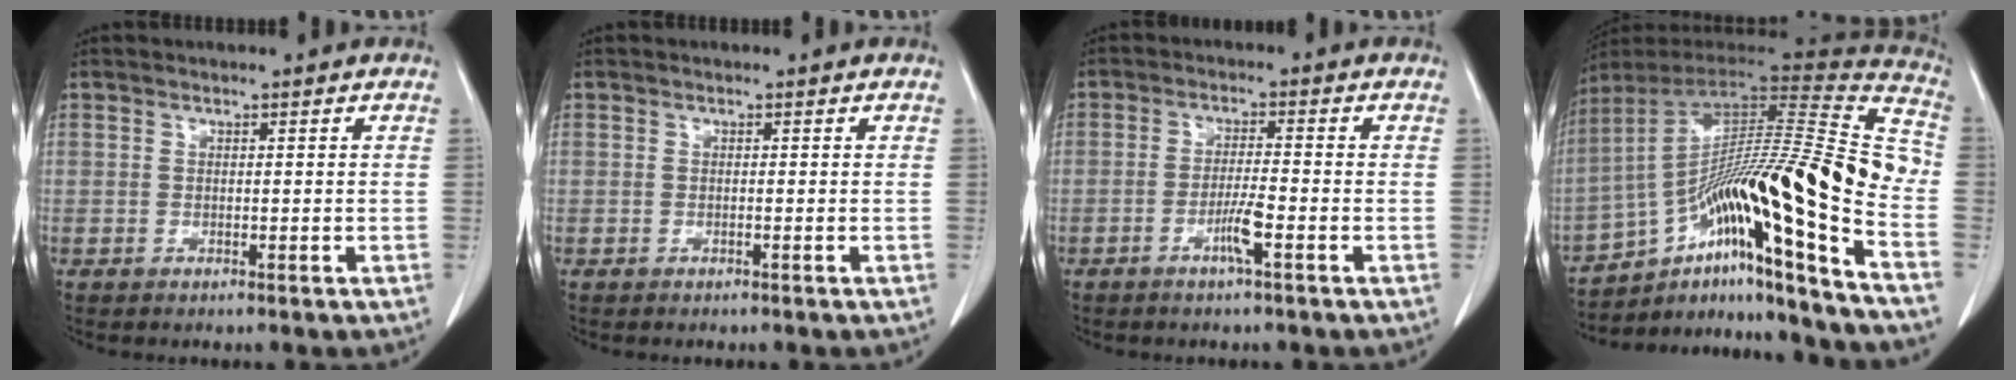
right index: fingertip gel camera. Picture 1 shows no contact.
{"total": 0.0}
{"total": 4.0, "force": [-1.9, -0.2, 3.6], "torque": [-0.075, -0.007, -0.037]}
{"total": 28.4, "force": [-13.2, 1.5, 25.1], "torque": [-0.367, 0.006, -0.221]}